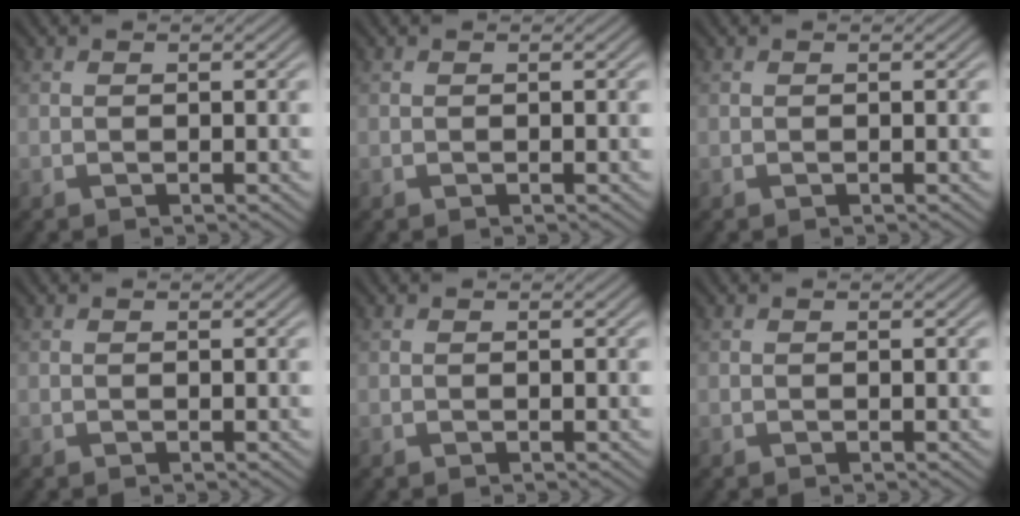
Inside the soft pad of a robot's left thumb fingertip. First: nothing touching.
{"total": 0.0}
{"total": 0.0}
{"total": 0.0}
{"total": 0.0}
{"total": 0.0}